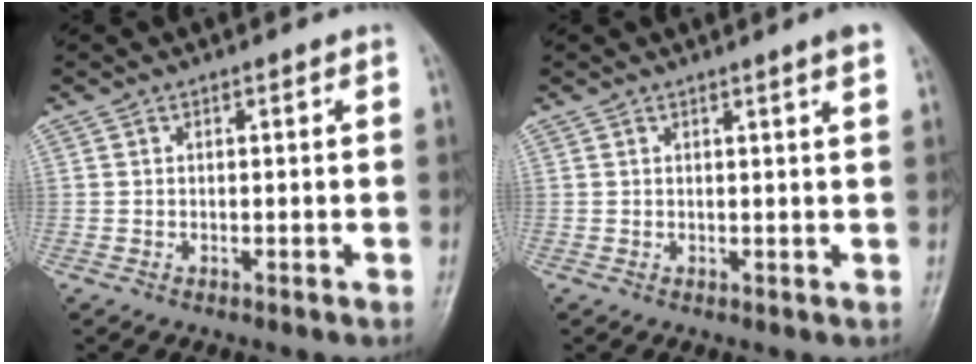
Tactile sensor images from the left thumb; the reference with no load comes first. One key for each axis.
{"total": 2.6, "fx": 1.7, "fy": -0.2, "fz": 2.0, "tx": -0.028, "ty": -0.005, "tz": 0.022}